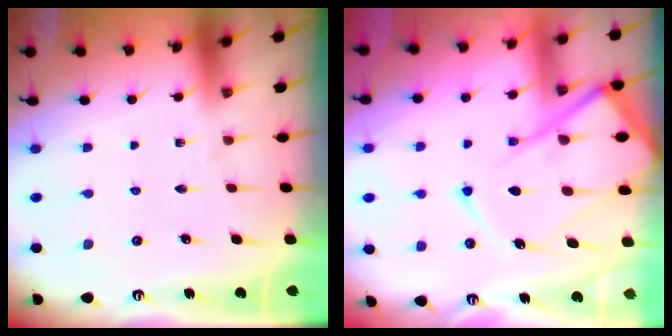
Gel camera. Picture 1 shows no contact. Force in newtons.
{"total": 18.5, "press": 18.3, "slide": 2.1}